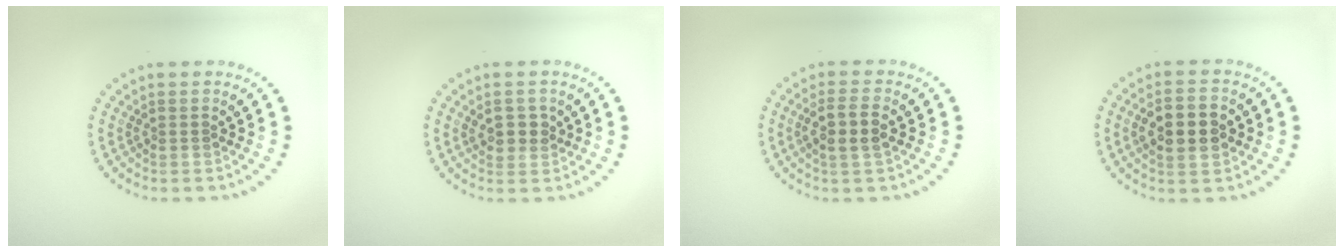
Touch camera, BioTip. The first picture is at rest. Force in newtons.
{"total": 2.4, "press": 2.3, "slide": 0.9}
{"total": 2.7, "press": 2.5, "slide": 1.1}
{"total": 4.5, "press": 4.5, "slide": 0.2}